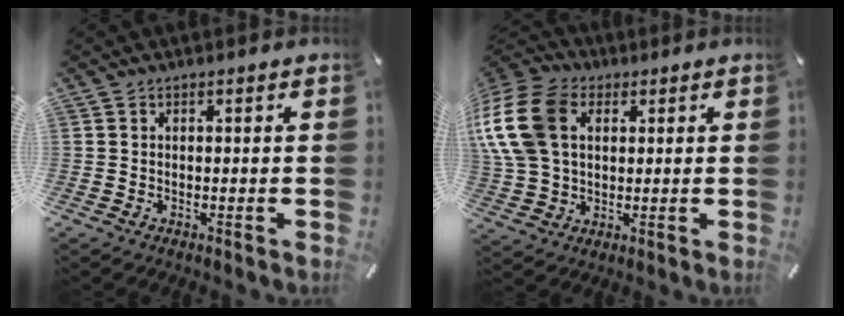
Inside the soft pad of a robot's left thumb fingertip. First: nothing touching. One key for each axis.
{"total": 17.2, "fx": 4.4, "fy": 12.8, "fz": 10.7, "tx": -0.266, "ty": 0.004, "tz": 0.079}